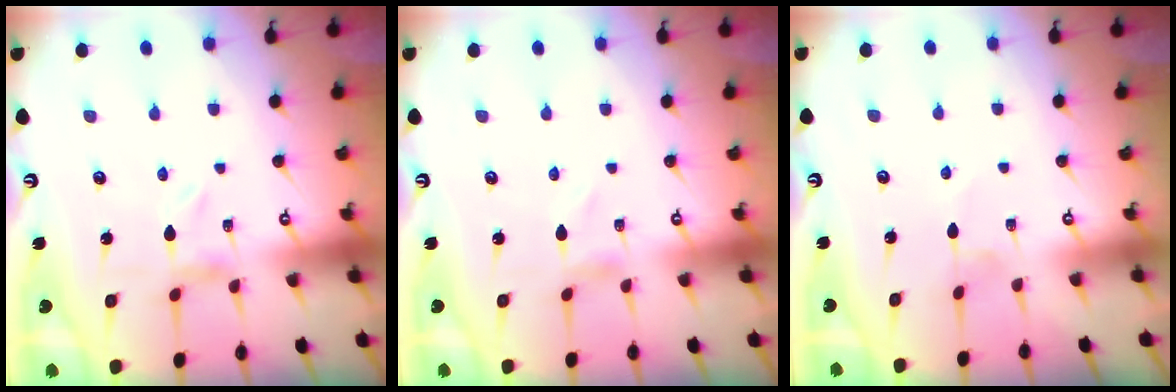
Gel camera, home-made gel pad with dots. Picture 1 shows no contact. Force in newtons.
{"total": 0.8, "press": 0.8, "slide": 0.1}
{"total": 0.9, "press": 0.9, "slide": 0.2}